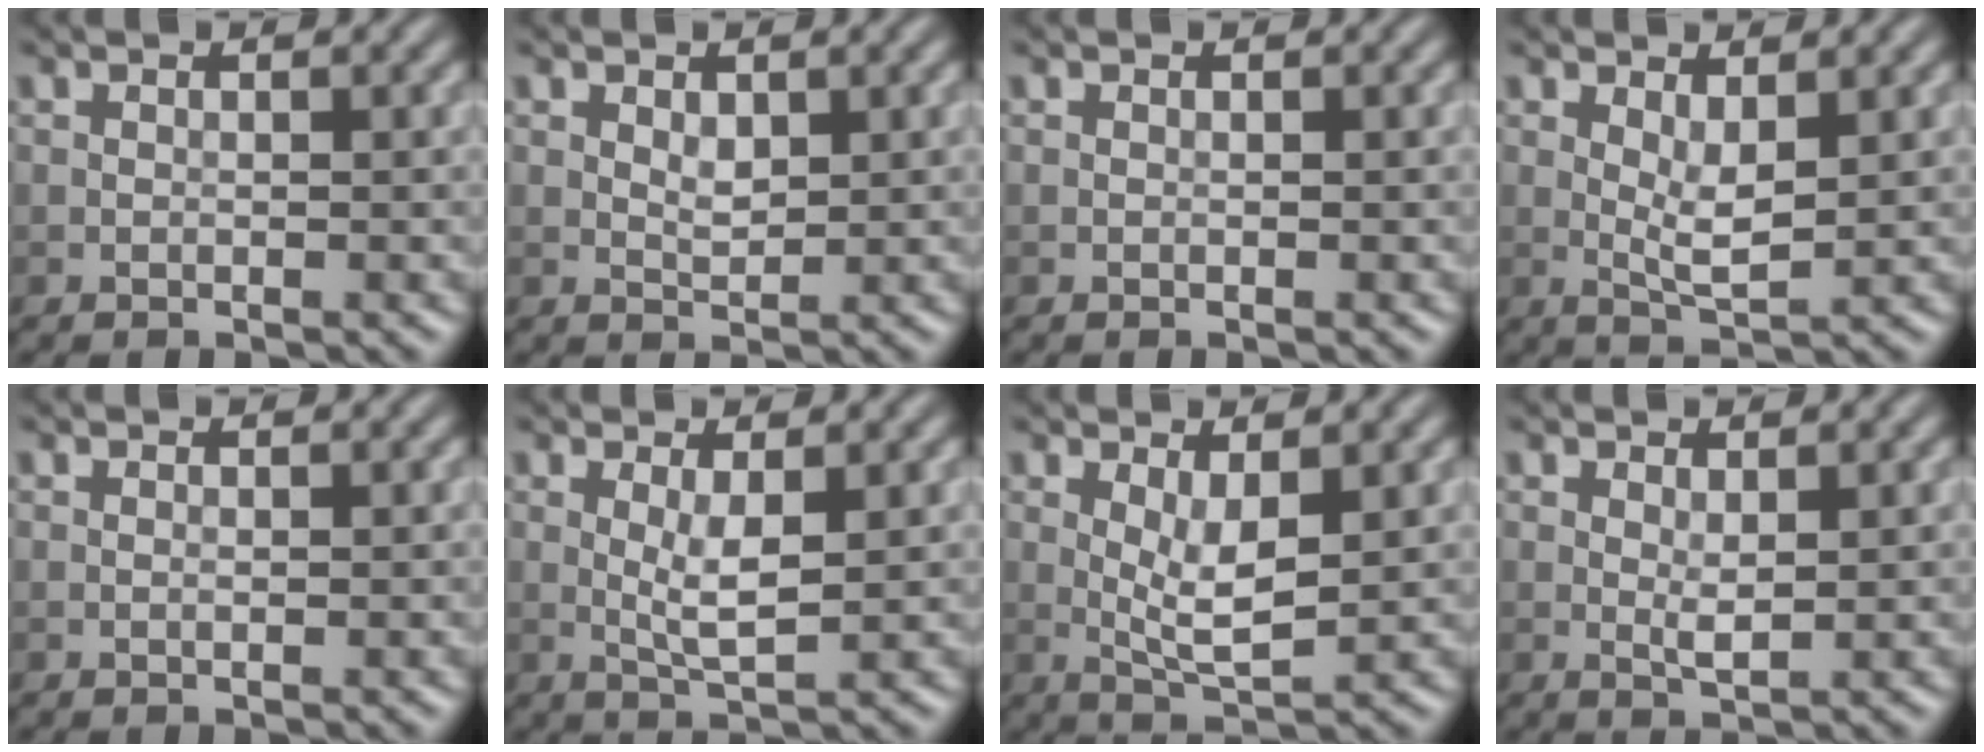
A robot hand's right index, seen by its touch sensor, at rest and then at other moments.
{"total": 1.3, "force": [0.5, 0.7, 1.0], "torque": [-0.018, -0.003, 0.013]}
{"total": 0.0}
{"total": 2.5, "force": [0.8, 0.7, 2.3], "torque": [-0.046, -0.007, 0.017]}
{"total": 0.0}
{"total": 2.6, "force": [0.5, 0.5, 2.5], "torque": [-0.052, -0.005, 0.012]}
{"total": 3.4, "force": [0.7, 1.0, 3.2], "torque": [-0.064, -0.008, 0.017]}
{"total": 1.2, "force": [0.5, 0.3, 1.1], "torque": [-0.025, -0.004, 0.009]}